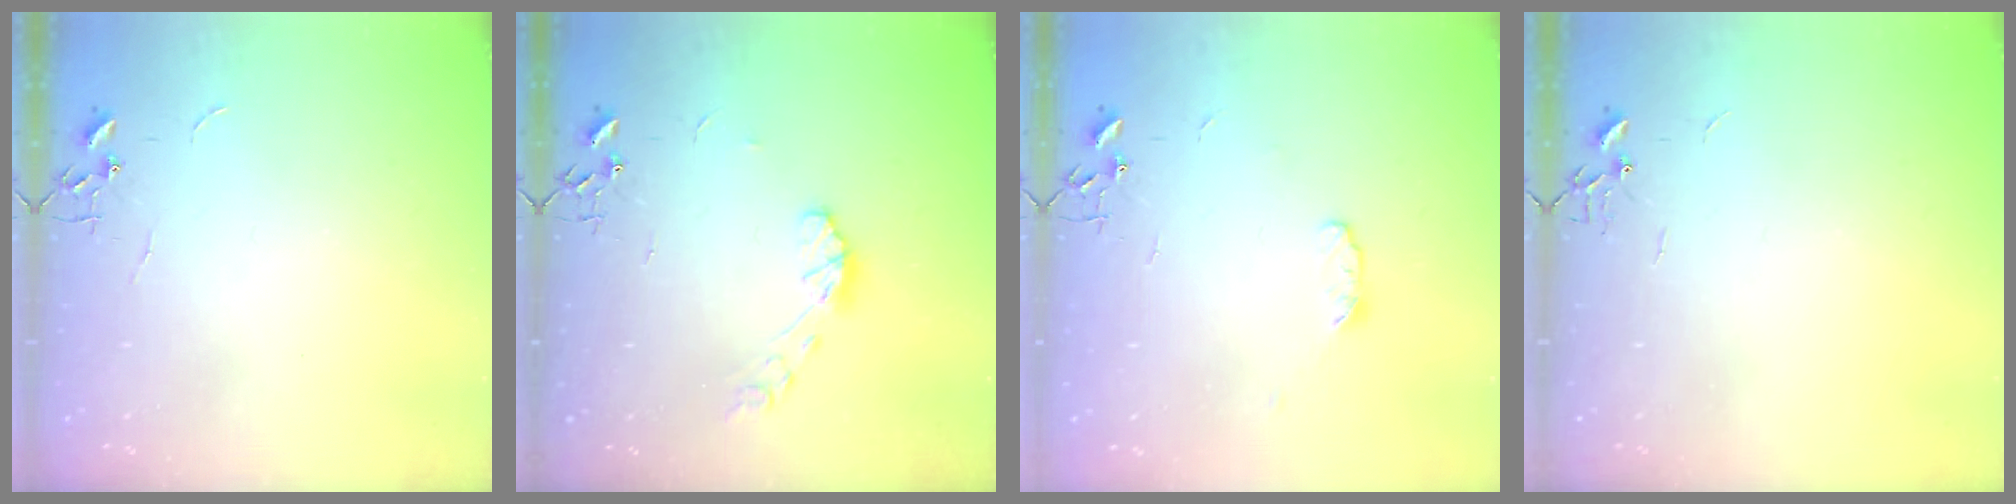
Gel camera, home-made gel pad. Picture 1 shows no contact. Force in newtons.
{"total": 7.0, "press": 7.0, "slide": 0.5}
{"total": 5.0, "press": 4.8, "slide": 1.2}
{"total": 0.0}